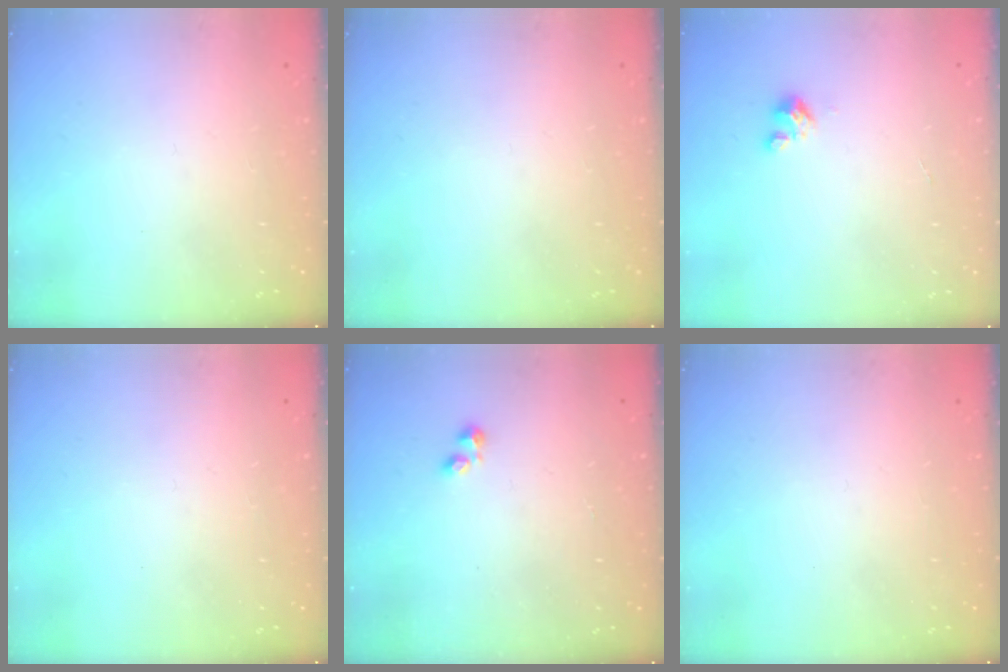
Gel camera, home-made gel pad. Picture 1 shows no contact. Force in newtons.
{"total": 0.0}
{"total": 2.9, "press": 2.9, "slide": 0.2}
{"total": 0.0}
{"total": 0.7, "press": 0.7, "slide": 0.2}
{"total": 0.0}